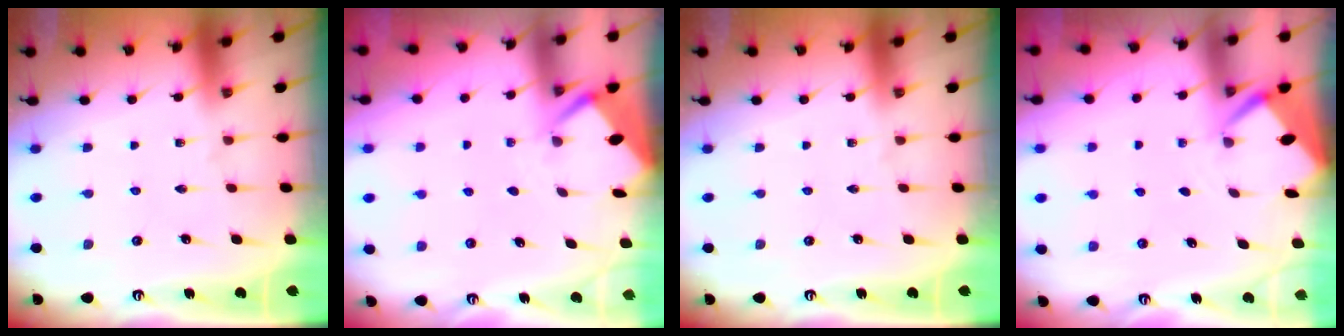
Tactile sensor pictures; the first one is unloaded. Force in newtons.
{"total": 2.6, "press": 2.6, "slide": 0.3}
{"total": 0.0}
{"total": 2.6, "press": 2.6, "slide": 0.0}